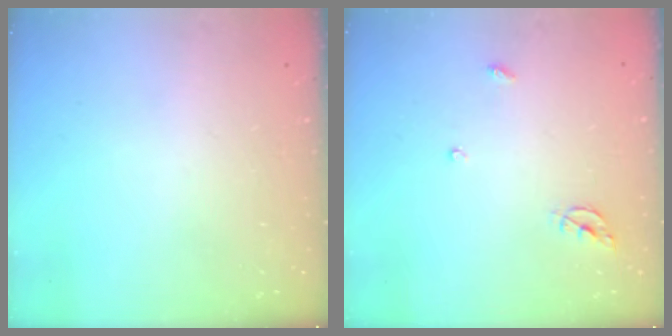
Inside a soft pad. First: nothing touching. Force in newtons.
{"total": 5.7, "press": 5.6, "slide": 0.5}